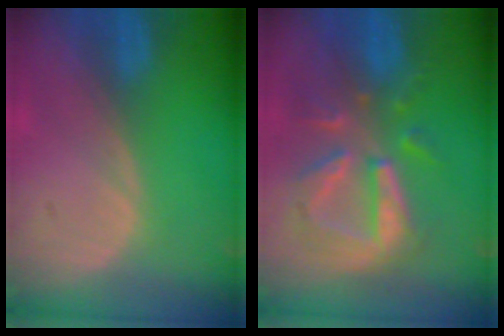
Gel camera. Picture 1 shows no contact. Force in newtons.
{"total": 9.5, "press": 8.8, "slide": 3.6}